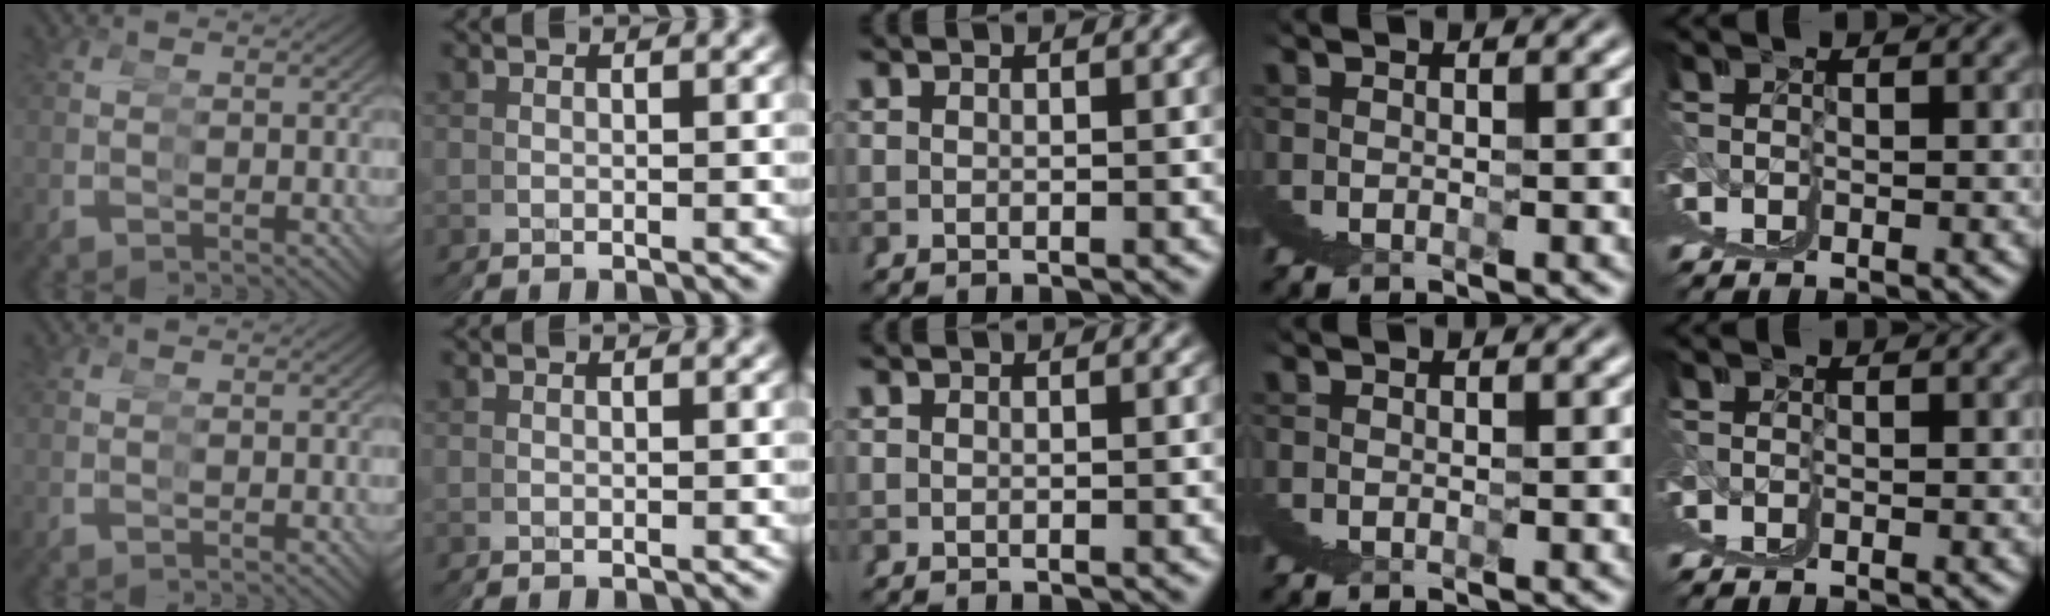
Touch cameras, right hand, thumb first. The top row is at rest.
{}